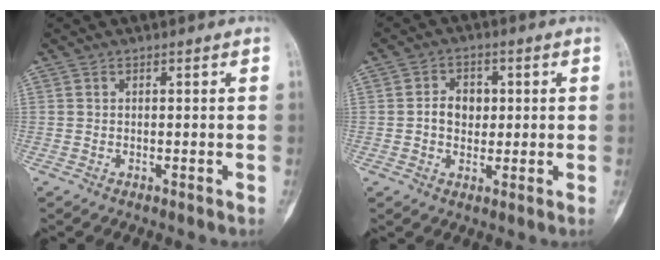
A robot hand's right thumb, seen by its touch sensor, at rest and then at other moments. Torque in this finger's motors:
{"motor_torque": [0.41, 0.36, 0.14, -0.13, 0.02]}